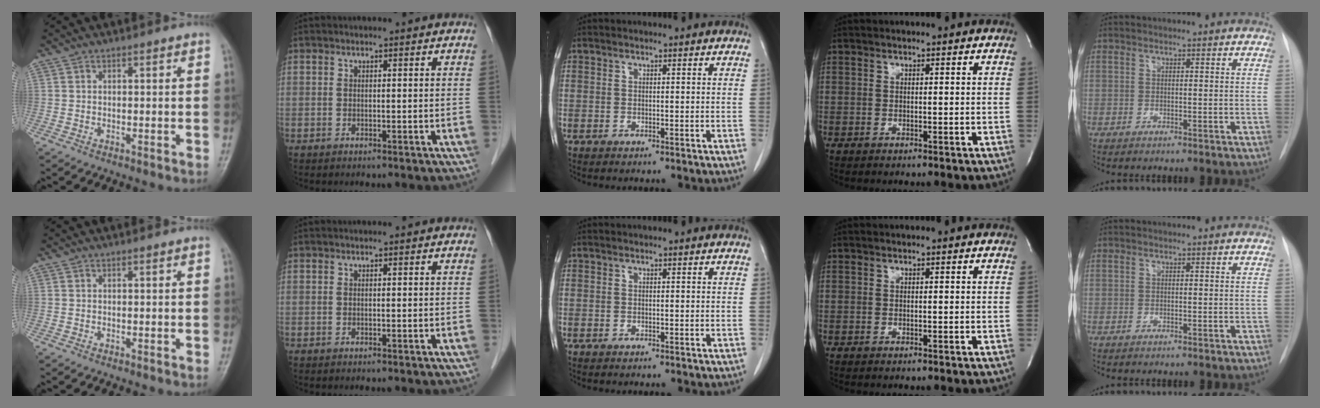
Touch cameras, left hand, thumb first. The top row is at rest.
{}